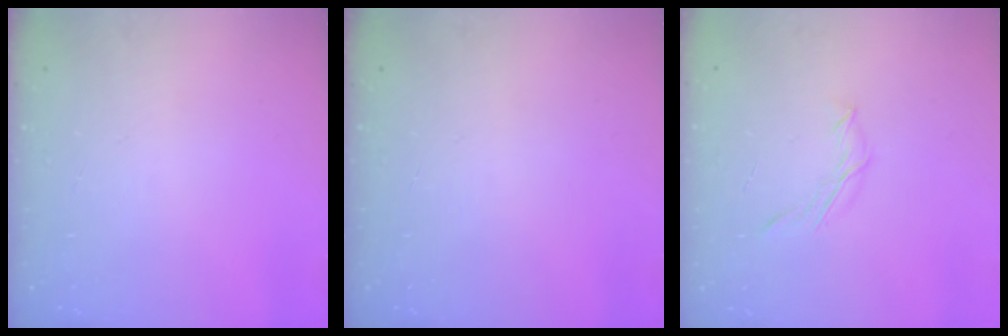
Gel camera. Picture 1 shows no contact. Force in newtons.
{"total": 0.0}
{"total": 4.7, "press": 4.6, "slide": 1.0}